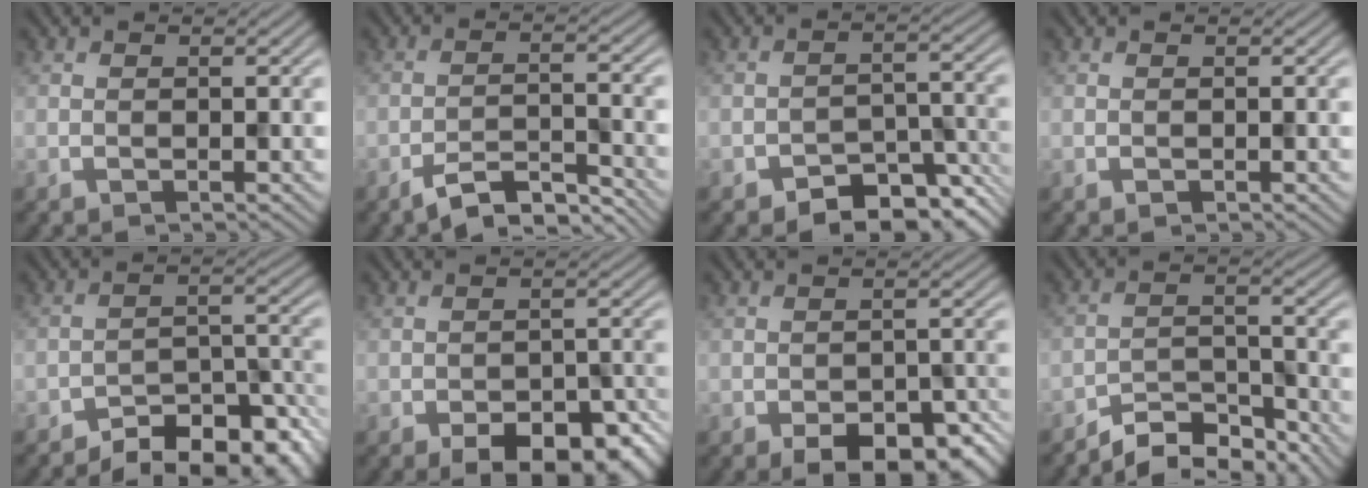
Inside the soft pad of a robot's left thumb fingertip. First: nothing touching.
{"total": 5.8, "force": [-5.0, 1.1, 2.8], "torque": [-0.053, -0.002, -0.088]}
{"total": 6.7, "force": [-4.7, 3.4, 3.5], "torque": [-0.040, -0.006, -0.079]}
{"total": 0.0}
{"total": 11.7, "force": [-9.8, 3.7, 5.3], "torque": [-0.068, -0.001, -0.139]}
{"total": 9.1, "force": [-5.9, 4.3, 5.5], "torque": [-0.074, -0.014, -0.075]}
{"total": 8.2, "force": [-5.1, 4.0, 5.0], "torque": [-0.068, -0.016, -0.061]}
{"total": 6.3, "force": [-5.7, 1.6, 2.2], "torque": [-0.034, 0.002, -0.109]}